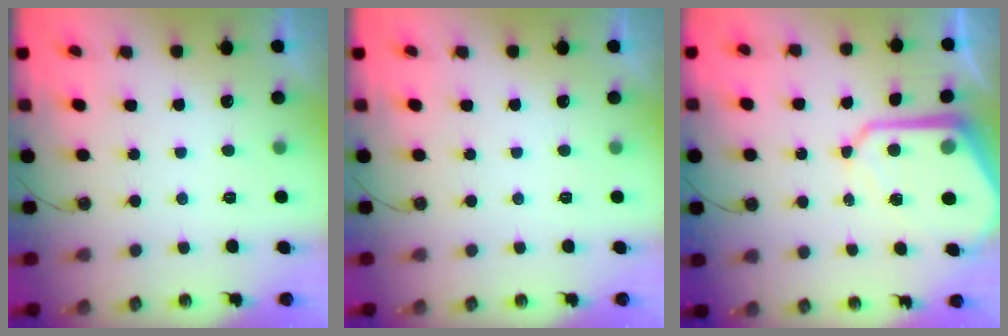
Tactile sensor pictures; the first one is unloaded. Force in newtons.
{"total": 0.0}
{"total": 12.7, "press": 12.7, "slide": 1.1}